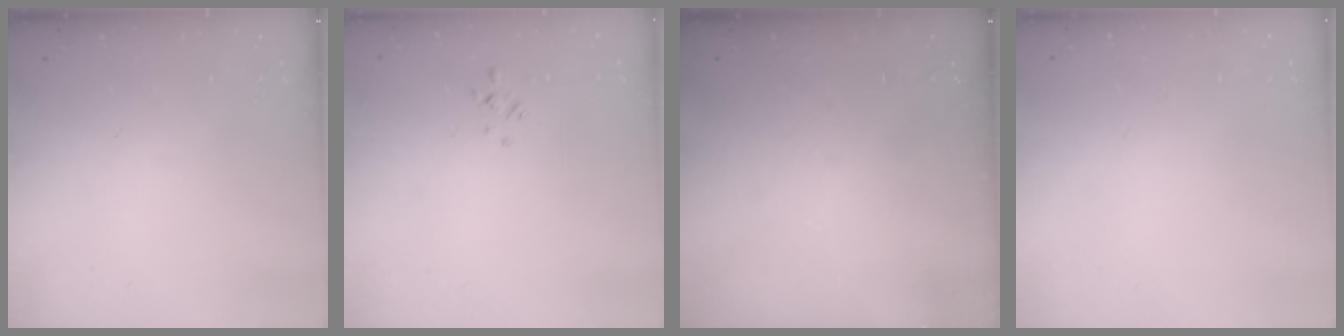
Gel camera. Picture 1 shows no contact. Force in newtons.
{"total": 0.6, "press": 0.4, "slide": 0.5}
{"total": 0.0}
{"total": 1.6, "press": 1.6, "slide": 0.2}